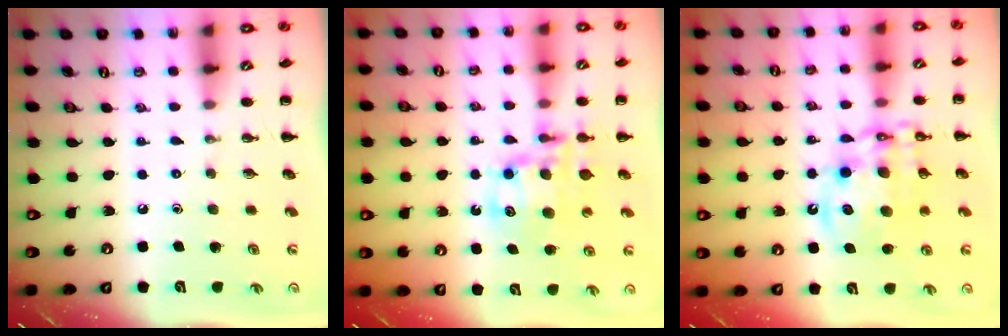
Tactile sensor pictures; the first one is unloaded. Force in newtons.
{"total": 11.9, "press": 11.5, "slide": 3.1}
{"total": 13.9, "press": 13.5, "slide": 3.1}